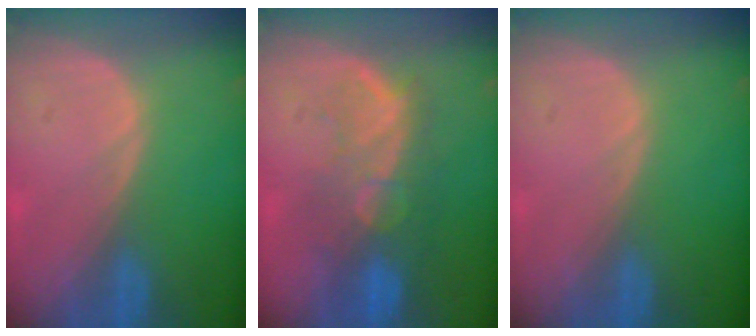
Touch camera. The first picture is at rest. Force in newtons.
{"total": 10.0, "press": 8.6, "slide": 5.1}
{"total": 0.0}